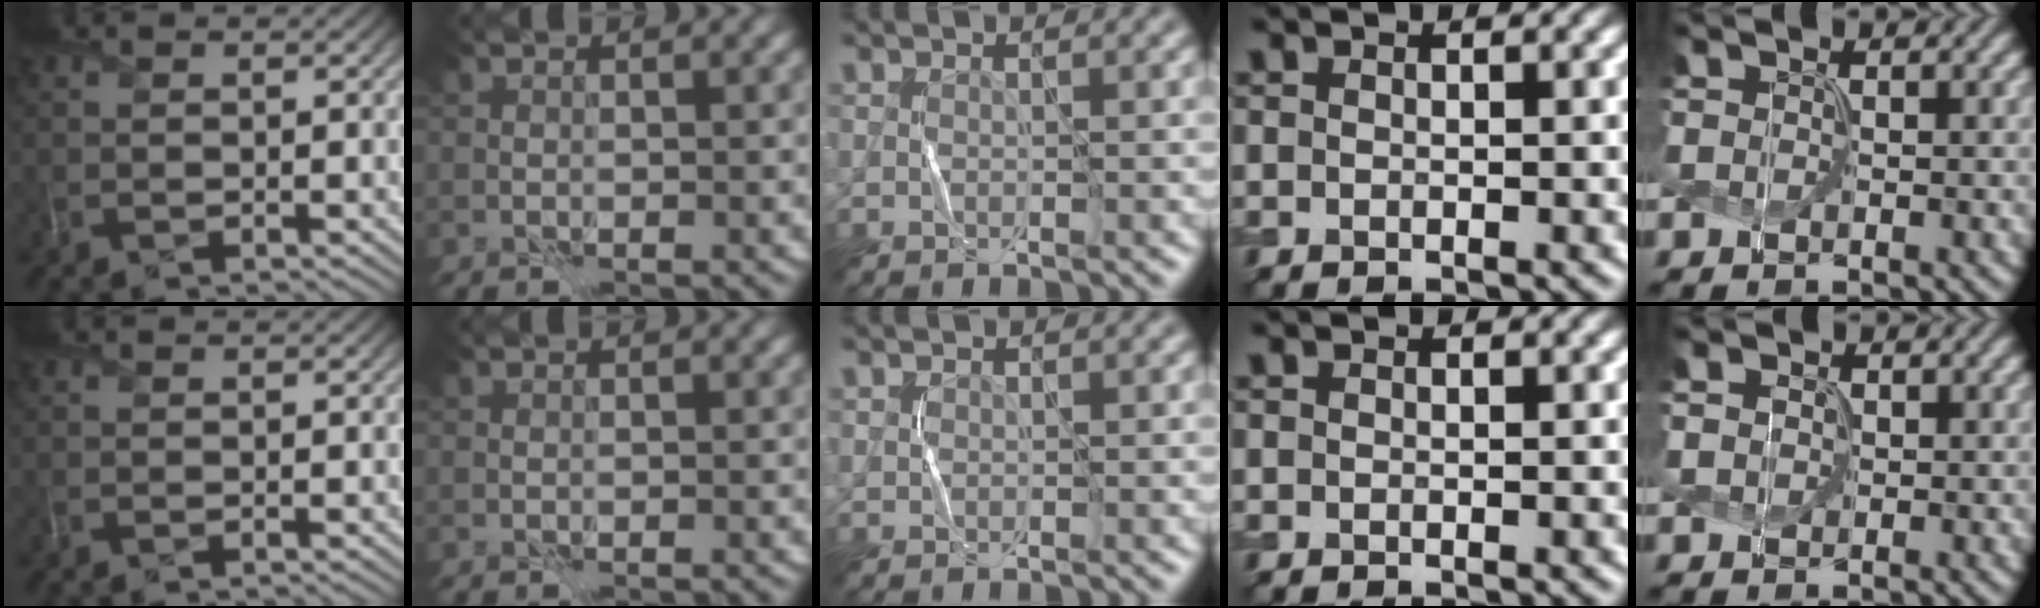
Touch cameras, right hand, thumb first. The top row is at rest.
{"little": {"total": 1.3, "force": [0.6, 1.1, 0.5], "torque": [-0.015, 0.008, 0.002]}}